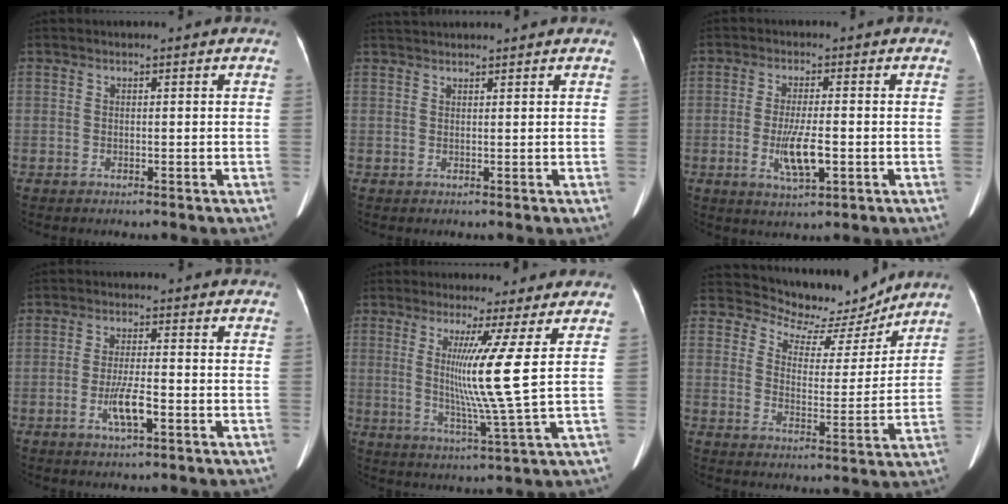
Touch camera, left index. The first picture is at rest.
{"total": 4.8, "force": [4.5, 0.2, 1.6], "torque": [-0.020, 0.027, 0.066]}
{"total": 5.4, "force": [-1.6, 0.9, 5.0], "torque": [-0.099, -0.019, -0.023]}
{"total": 4.3, "force": [-2.1, 0.4, 3.8], "torque": [-0.073, -0.013, -0.034]}
{"total": 8.5, "force": [1.8, -2.9, 7.8], "torque": [-0.137, -0.037, 0.042]}
{"total": 10.1, "force": [9.6, 3.0, 1.3], "torque": [-0.022, -0.017, 0.141]}